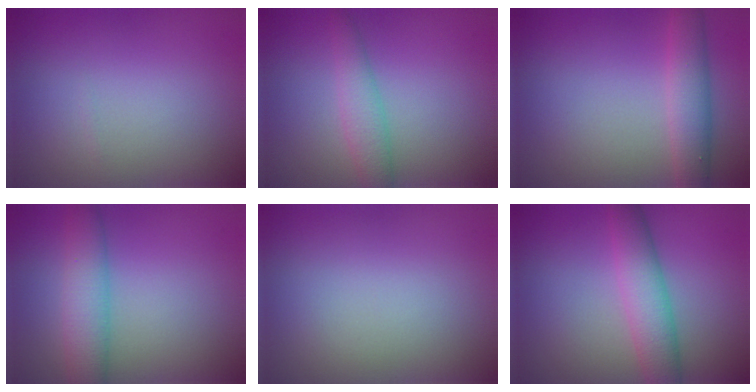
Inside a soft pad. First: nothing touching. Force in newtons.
{"total": 2.6, "press": 2.6, "slide": 0.1}
{"total": 3.8, "press": 3.8, "slide": 0.1}
{"total": 4.5, "press": 4.5, "slide": 0.1}
{"total": 0.0}
{"total": 4.8, "press": 4.8, "slide": 0.1}